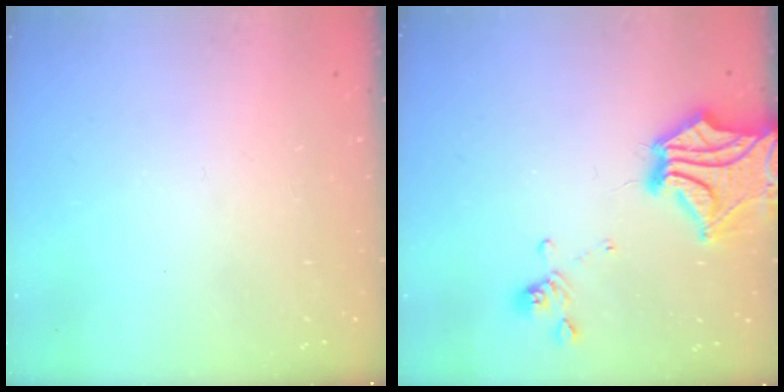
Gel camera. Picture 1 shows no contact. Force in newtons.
{"total": 6.6, "press": 6.0, "slide": 2.9}